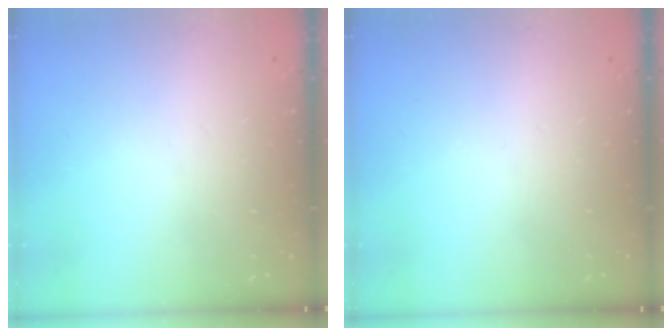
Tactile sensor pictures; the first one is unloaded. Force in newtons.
{"total": 0.0}